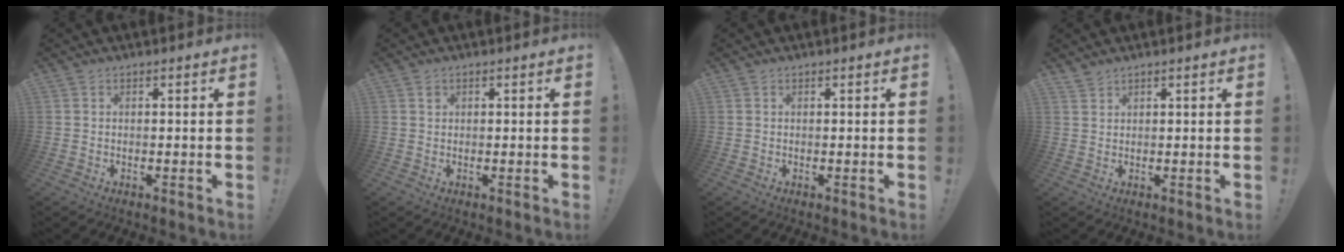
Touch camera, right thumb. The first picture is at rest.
{"total": 0.9, "force": [0.4, 0.8, 0.2], "torque": [0.007, -0.003, 0.006]}
{"total": 0.0}
{"total": 2.0, "force": [1.8, 0.6, 0.4], "torque": [-0.004, -0.010, 0.035]}